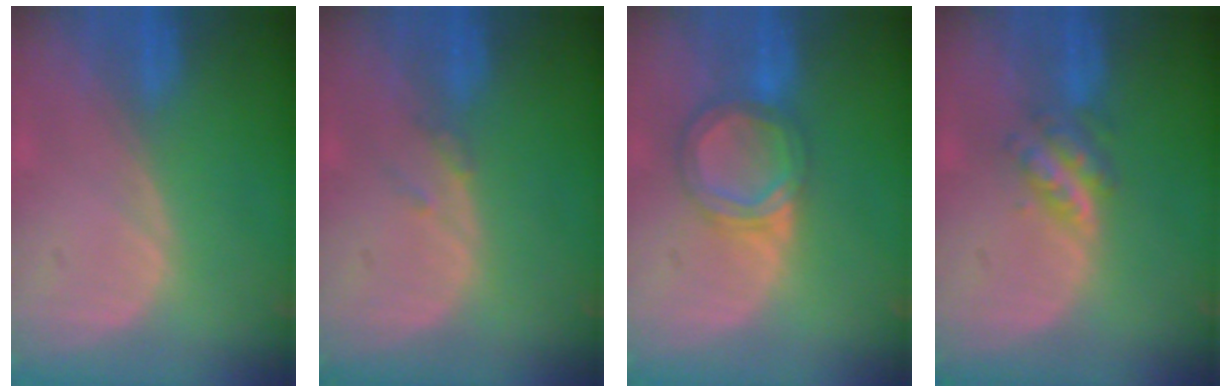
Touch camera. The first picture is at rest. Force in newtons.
{"total": 1.2, "press": 1.2, "slide": 0.3}
{"total": 6.3, "press": 5.9, "slide": 2.3}
{"total": 4.8, "press": 4.4, "slide": 1.9}